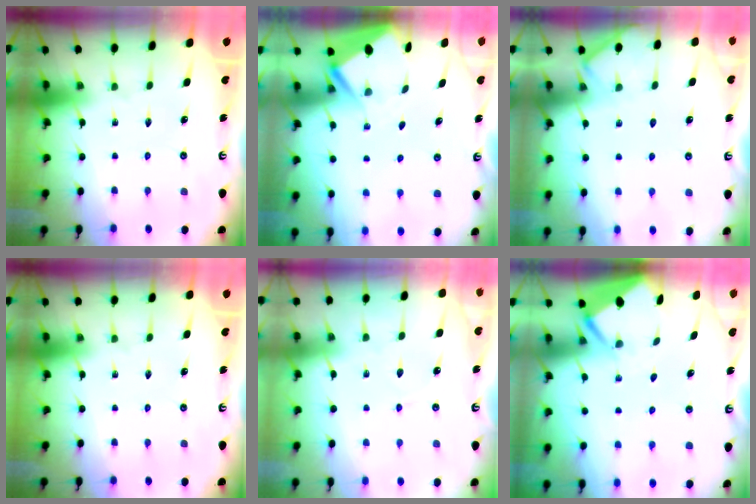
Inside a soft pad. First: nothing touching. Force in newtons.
{"total": 3.0, "press": 2.9, "slide": 0.4}
{"total": 3.8, "press": 3.8, "slide": 0.5}
{"total": 0.0}
{"total": 3.0, "press": 3.0, "slide": 0.5}
{"total": 2.8, "press": 2.8, "slide": 0.2}